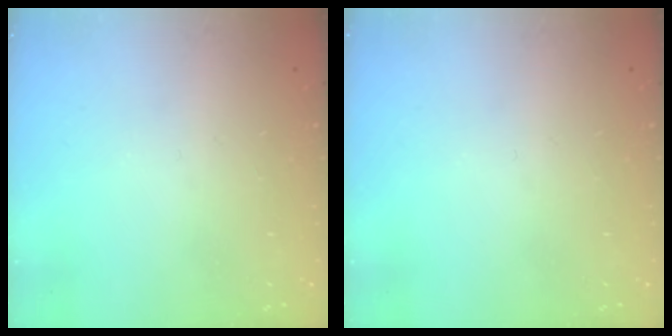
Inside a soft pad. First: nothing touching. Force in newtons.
{"total": 0.0}